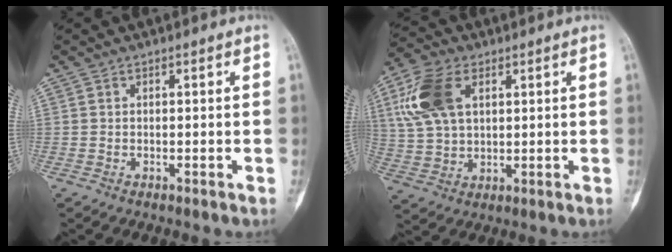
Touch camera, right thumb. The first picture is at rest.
{"total": 12.6, "force": [3.5, 7.5, 9.5], "torque": [-0.201, 0.006, 0.070]}